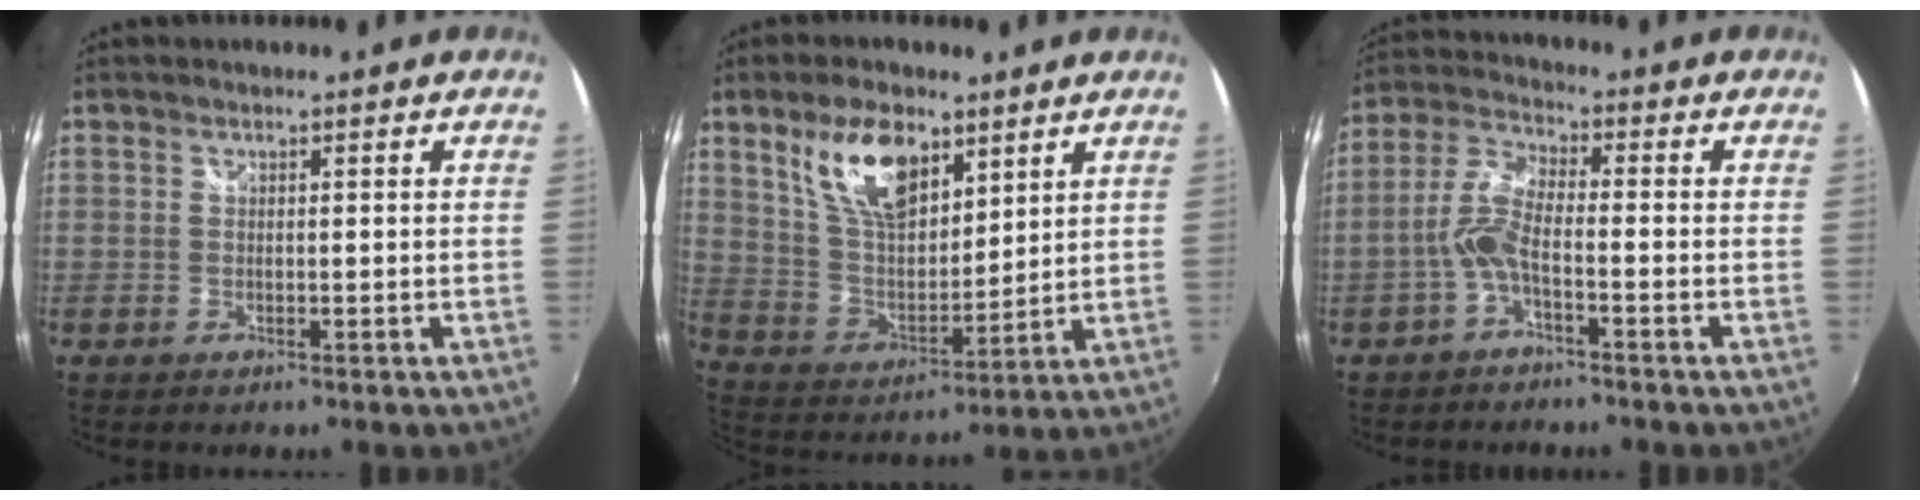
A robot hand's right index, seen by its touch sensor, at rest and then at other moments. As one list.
[{"total": 14.0, "force": [8.0, 6.8, 9.3], "torque": [-0.171, 0.010, 0.160]}, {"total": 5.7, "force": [-2.2, 1.5, 5.0], "torque": [-0.118, 0.016, -0.044]}]